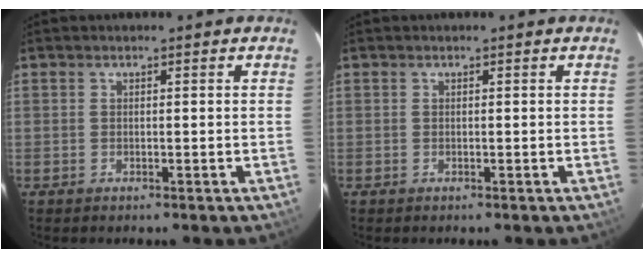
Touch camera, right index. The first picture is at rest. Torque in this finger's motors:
{"motor_torque": [0.00, 0.00, 0.00, 0.00]}